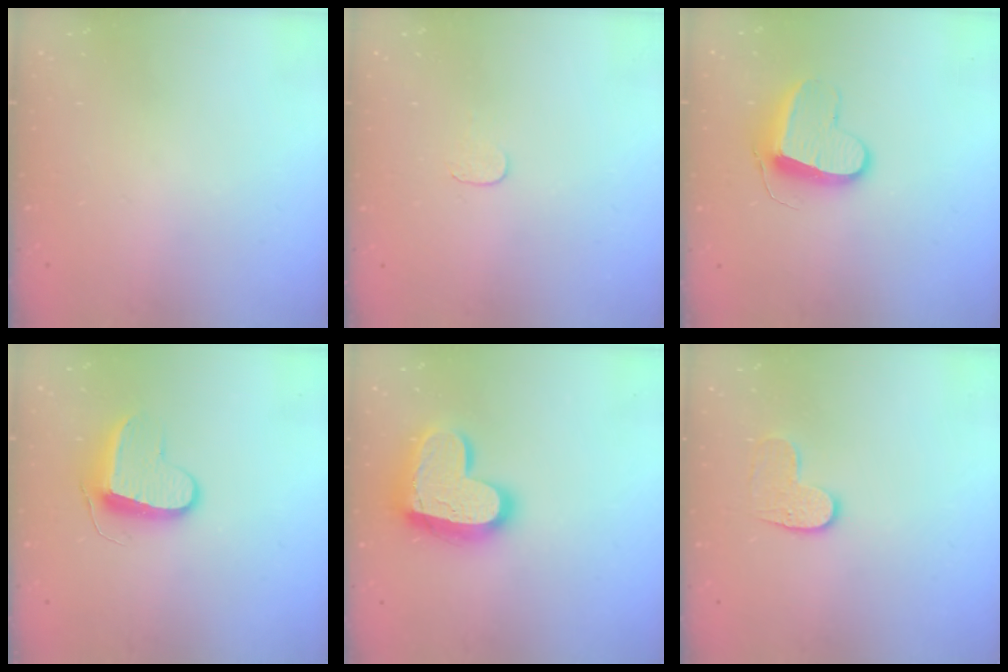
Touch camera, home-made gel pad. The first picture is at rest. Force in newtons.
{"total": 3.7, "press": 3.7, "slide": 0.4}
{"total": 10.6, "press": 10.6, "slide": 0.9}
{"total": 9.6, "press": 9.6, "slide": 0.2}
{"total": 17.7, "press": 17.7, "slide": 1.0}
{"total": 7.0, "press": 7.0, "slide": 0.2}